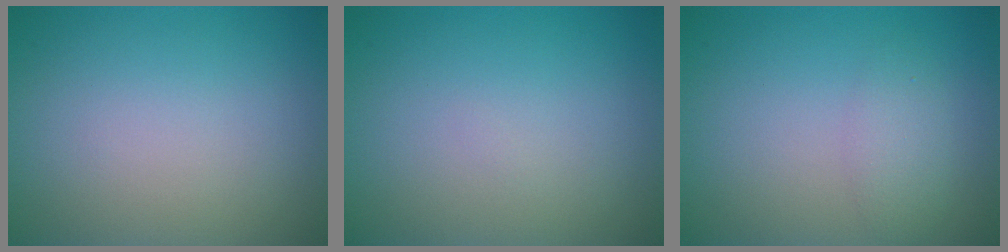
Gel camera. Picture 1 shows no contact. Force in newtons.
{"total": 0.0}
{"total": 1.8, "press": 1.8, "slide": 0.1}